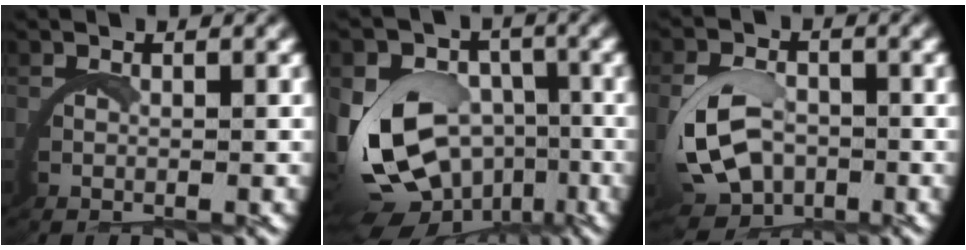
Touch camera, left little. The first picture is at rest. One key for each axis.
{"total": 10.1, "fx": -2.5, "fy": 8.2, "fz": 5.4, "tx": -0.136, "ty": -0.057, "tz": -0.029}
{"total": 6.4, "fx": -0.7, "fy": 5.1, "fz": 3.8, "tx": -0.103, "ty": -0.031, "tz": -0.003}